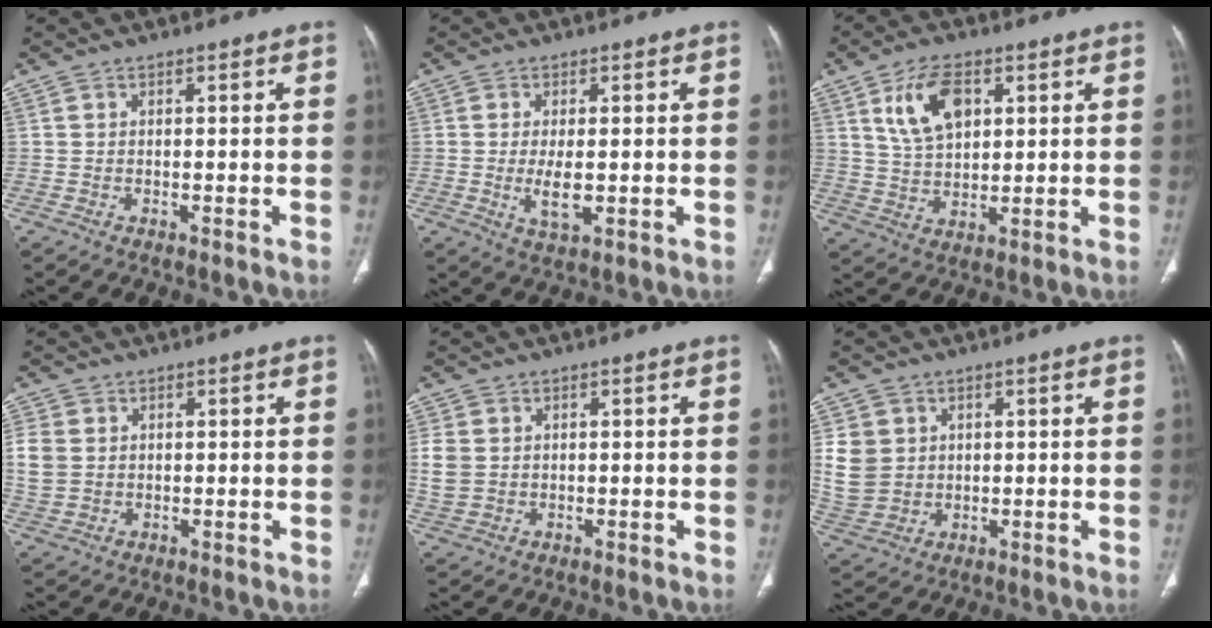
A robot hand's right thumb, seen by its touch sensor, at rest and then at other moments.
{"total": 5.0, "force": [-0.5, 2.2, 4.5], "torque": [-0.084, -0.011, -0.005]}
{"total": 10.1, "force": [3.9, 5.8, 7.3], "torque": [-0.120, -0.012, 0.079]}
{"total": 6.1, "force": [0.9, 5.0, 3.4], "torque": [-0.072, 0.000, 0.023]}
{"total": 5.2, "force": [0.7, 4.3, 2.9], "torque": [-0.060, 0.000, 0.020]}
{"total": 8.6, "force": [1.8, 7.5, 3.9], "torque": [-0.061, -0.004, 0.049]}